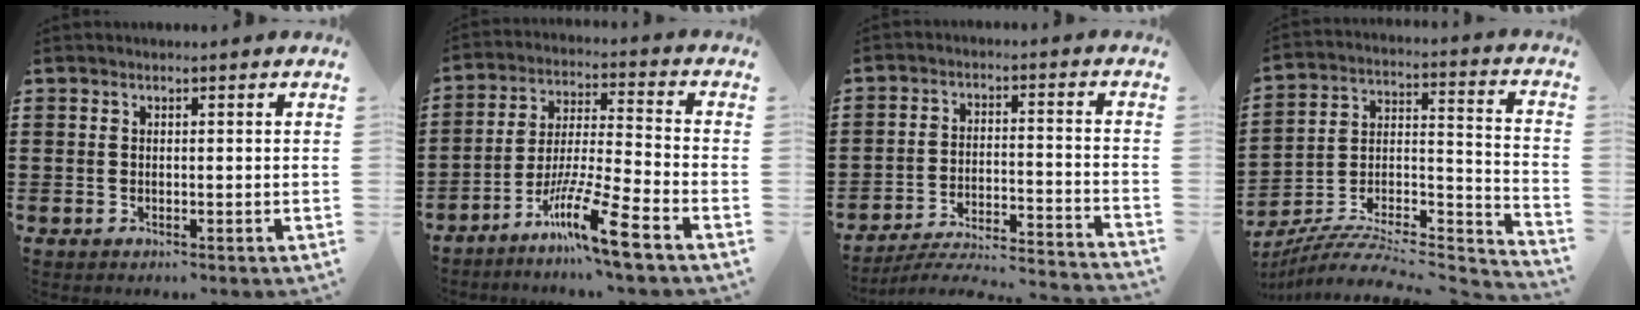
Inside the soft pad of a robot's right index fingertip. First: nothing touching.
{"total": 10.9, "force": [-7.5, 0.3, 7.9], "torque": [-0.154, -0.002, -0.145]}
{"total": 4.6, "force": [-4.3, 0.3, 1.6], "torque": [-0.038, -0.012, -0.091]}
{"total": 6.8, "force": [-5.8, 1.8, 3.1], "torque": [-0.058, -0.004, -0.119]}